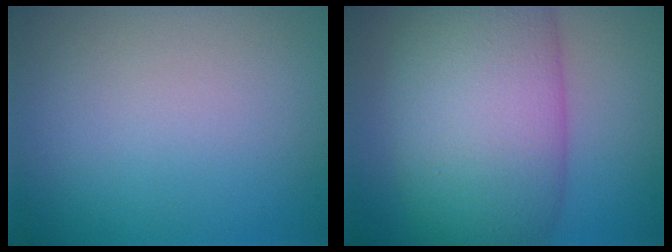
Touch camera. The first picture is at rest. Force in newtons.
{"total": 12.5, "press": 12.5, "slide": 0.2}